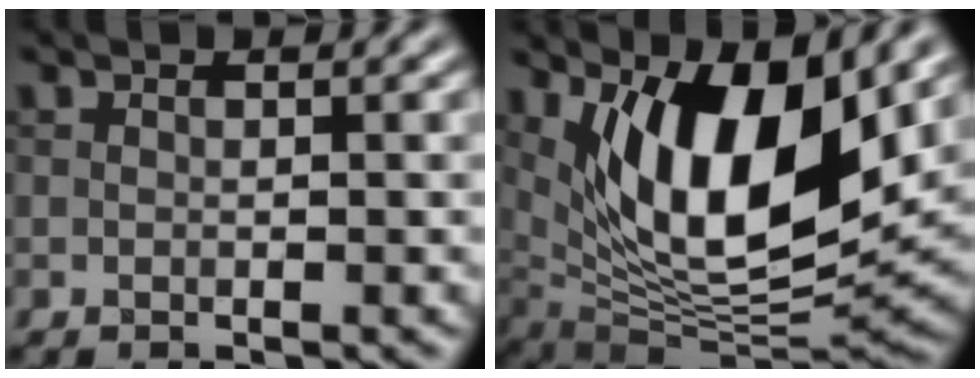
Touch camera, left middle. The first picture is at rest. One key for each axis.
{"total": 12.2, "fx": 4.1, "fy": 4.7, "fz": 10.4, "tx": -0.173, "ty": -0.021, "tz": 0.081}